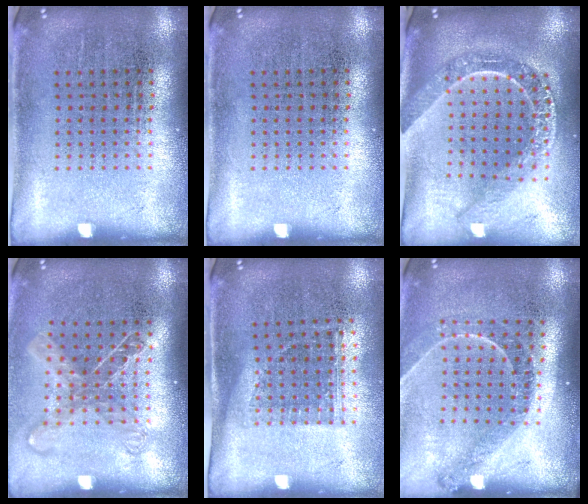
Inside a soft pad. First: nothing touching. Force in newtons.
{"total": 0.0}
{"total": 2.3, "press": 2.0, "slide": 1.2}
{"total": 1.5, "press": 1.2, "slide": 0.8}
{"total": 1.1, "press": 0.9, "slide": 0.7}
{"total": 1.2, "press": 1.2, "slide": 0.1}